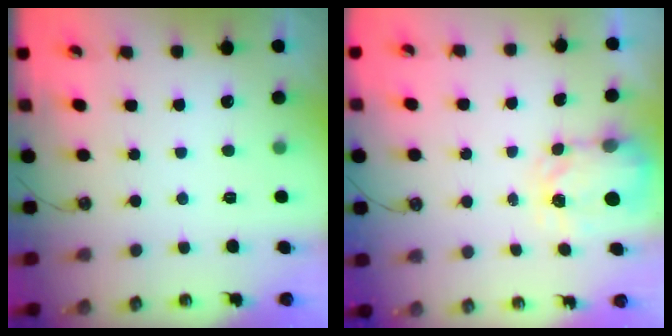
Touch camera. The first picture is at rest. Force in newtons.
{"total": 3.4, "press": 3.4, "slide": 0.4}